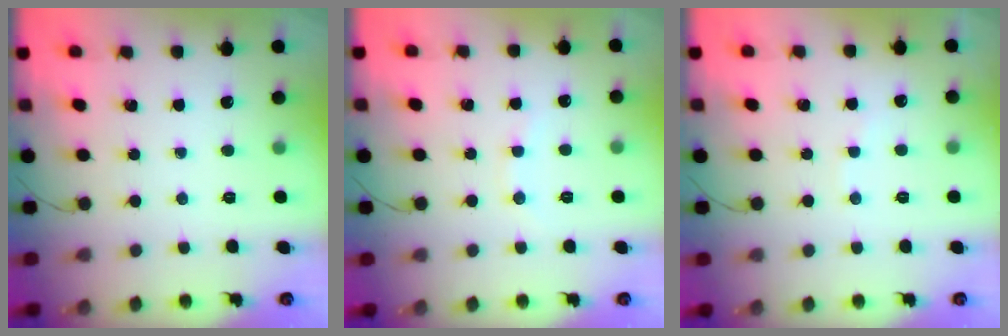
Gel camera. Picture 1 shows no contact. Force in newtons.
{"total": 3.5, "press": 3.3, "slide": 1.1}
{"total": 4.8, "press": 4.7, "slide": 0.7}